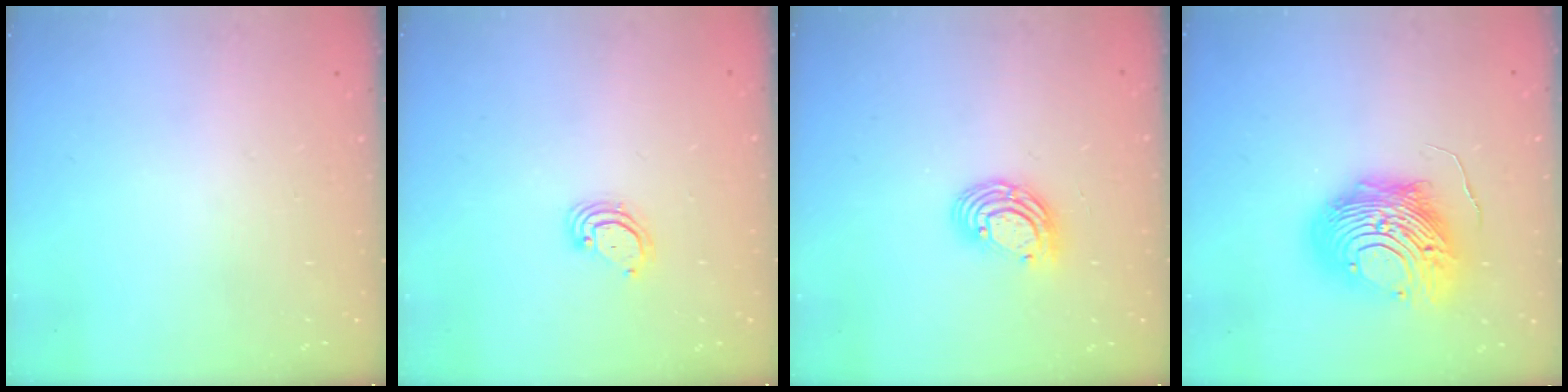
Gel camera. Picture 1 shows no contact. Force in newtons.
{"total": 3.0, "press": 2.9, "slide": 0.3}
{"total": 8.8, "press": 8.7, "slide": 1.5}
{"total": 15.7, "press": 15.6, "slide": 1.5}